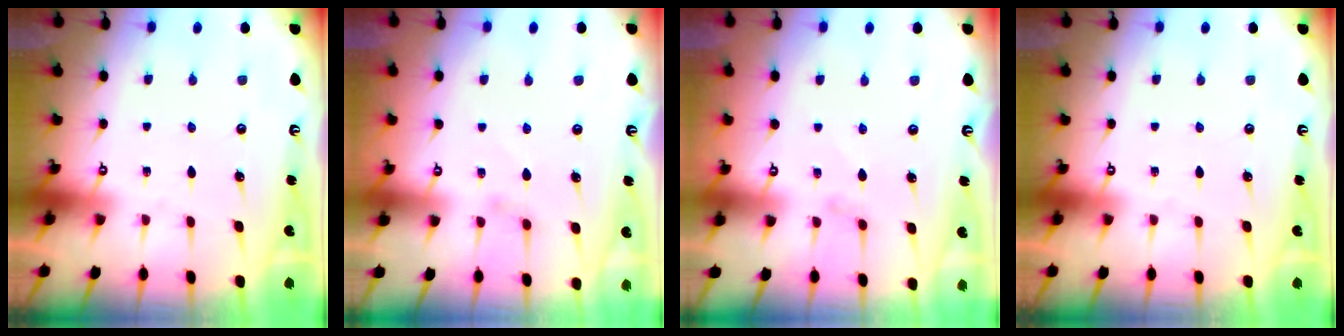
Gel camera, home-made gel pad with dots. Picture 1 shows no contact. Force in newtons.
{"total": 2.7, "press": 2.7, "slide": 0.3}
{"total": 0.7, "press": 0.6, "slide": 0.3}
{"total": 0.0}